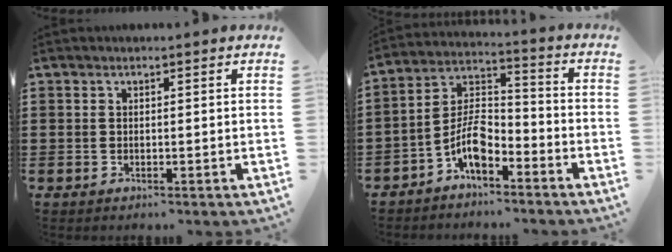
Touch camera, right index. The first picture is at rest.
{"total": 7.4, "force": [-4.6, 3.2, 4.8], "torque": [-0.111, 0.002, -0.093]}